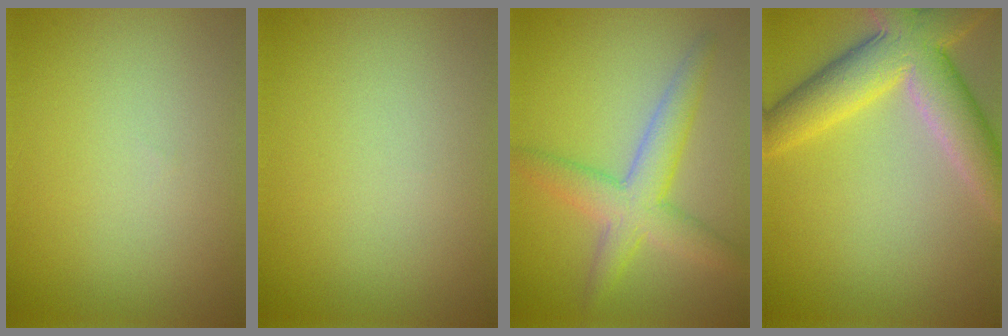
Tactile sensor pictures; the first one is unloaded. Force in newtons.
{"total": 0.0}
{"total": 4.6, "press": 4.6, "slide": 0.1}
{"total": 7.9, "press": 7.9, "slide": 0.4}